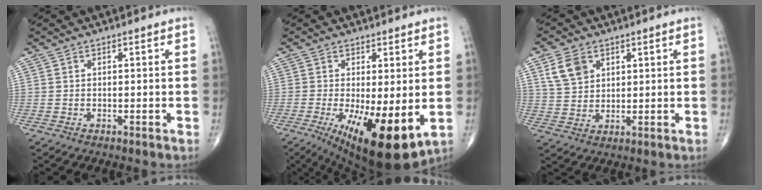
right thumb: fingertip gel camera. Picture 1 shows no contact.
{"total": 14.5, "force": [-3.4, 4.6, 13.3], "torque": [-0.205, -0.027, -0.038]}
{"total": 6.5, "force": [3.1, 4.6, 3.5], "torque": [-0.051, -0.009, 0.063]}